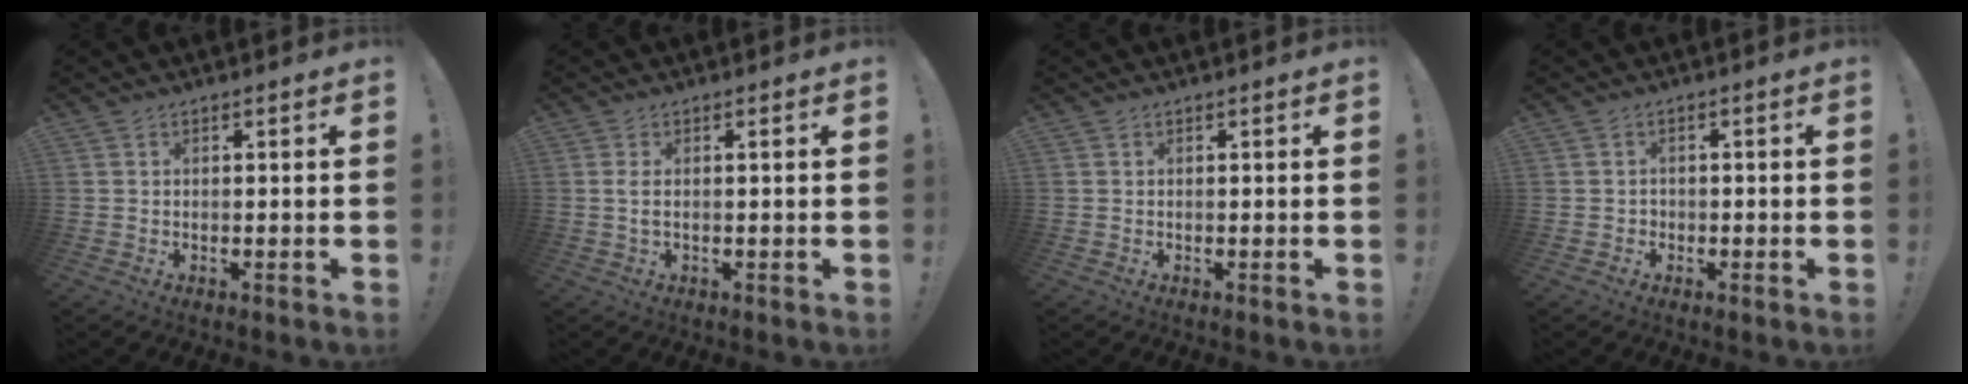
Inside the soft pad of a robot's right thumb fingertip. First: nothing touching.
{"total": 2.0, "force": [0.3, 0.0, 2.0], "torque": [-0.043, 0.003, 0.006]}
{"total": 0.0}
{"total": 1.5, "force": [-0.9, 1.1, 0.4], "torque": [-0.012, 0.008, -0.016]}